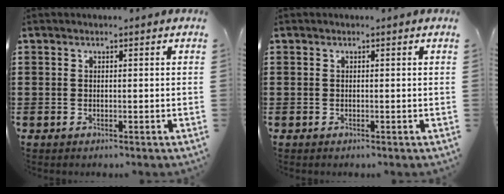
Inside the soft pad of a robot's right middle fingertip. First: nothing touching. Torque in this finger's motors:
{"motor_torque": [-0.21, -0.16, -0.01, 0.01]}